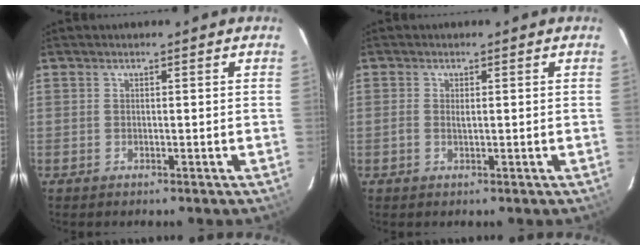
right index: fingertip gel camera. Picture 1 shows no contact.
{"total": 1.1, "force": [0.0, 0.5, 1.0], "torque": [-0.021, 0.000, -0.001]}